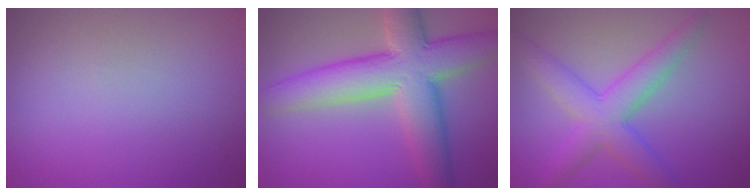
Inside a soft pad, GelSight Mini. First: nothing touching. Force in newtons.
{"total": 9.8, "press": 9.8, "slide": 0.5}
{"total": 5.2, "press": 5.2, "slide": 0.1}